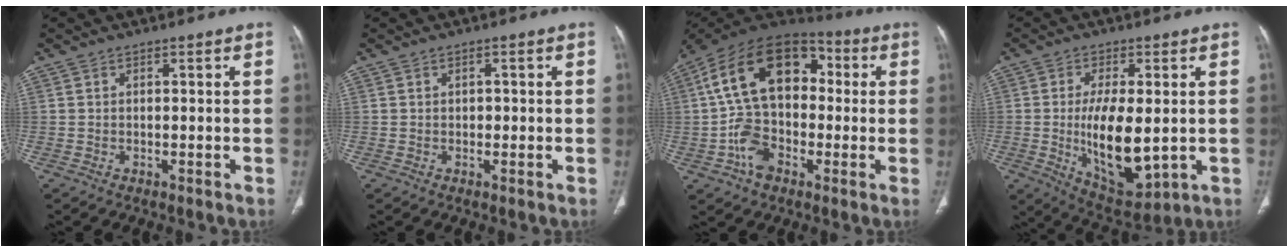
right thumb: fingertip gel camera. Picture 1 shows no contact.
{"total": 1.0, "force": [0.2, 0.8, 0.6], "torque": [-0.002, 0.001, 0.002]}
{"total": 21.0, "force": [-0.4, 14.2, 15.4], "torque": [-0.254, 0.035, -0.014]}
{"total": 14.3, "force": [-1.1, 6.3, 12.8], "torque": [-0.205, -0.022, -0.001]}